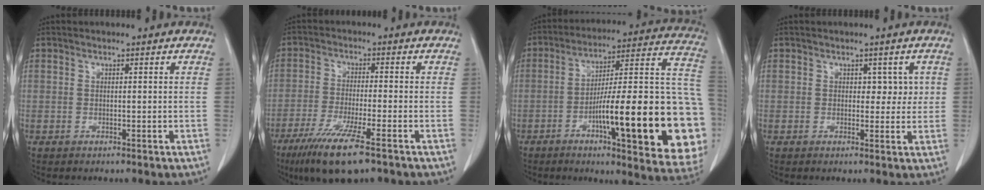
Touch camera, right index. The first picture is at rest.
{"total": 10.3, "force": [-6.6, 0.9, 7.9], "torque": [-0.146, -0.028, -0.109]}
{"total": 28.9, "force": [-7.0, 3.8, 27.8], "torque": [-0.286, 0.008, -0.101]}
{"total": 2.6, "force": [0.7, 1.9, 1.7], "torque": [-0.007, 0.003, 0.007]}